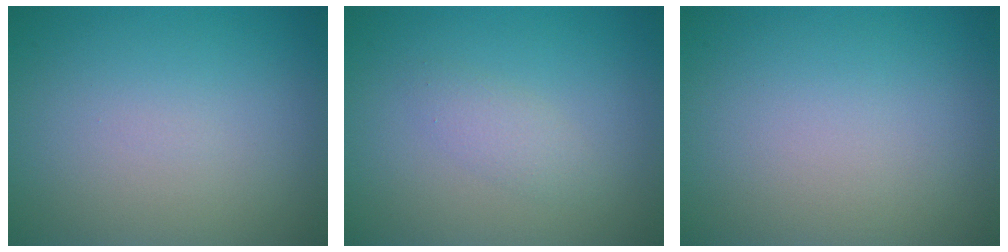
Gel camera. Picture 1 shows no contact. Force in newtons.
{"total": 1.5, "press": 1.5, "slide": 0.1}
{"total": 0.0}